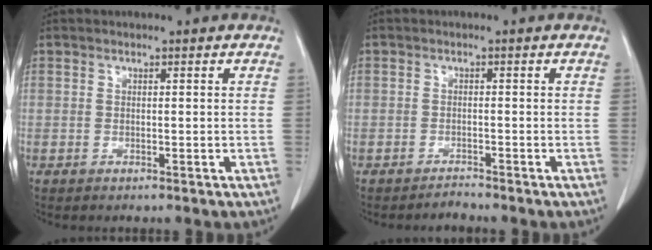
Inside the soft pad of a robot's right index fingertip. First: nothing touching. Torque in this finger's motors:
{"motor_torque": [-0.32, -0.25, -0.19, -0.07]}